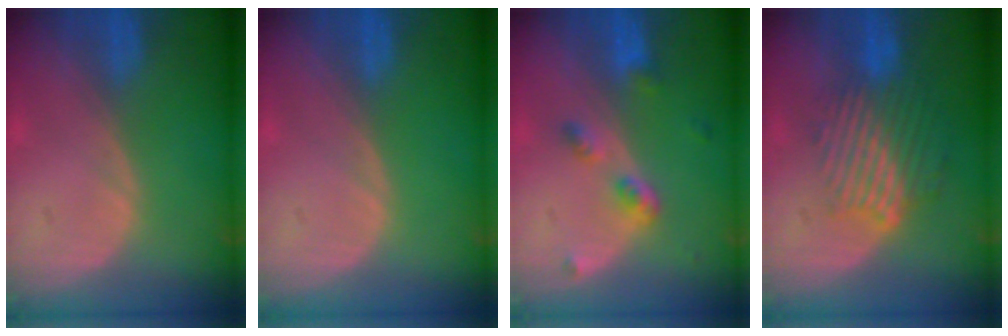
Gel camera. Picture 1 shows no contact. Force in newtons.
{"total": 0.0}
{"total": 4.1, "press": 3.9, "slide": 1.2}
{"total": 9.7, "press": 8.1, "slide": 5.3}